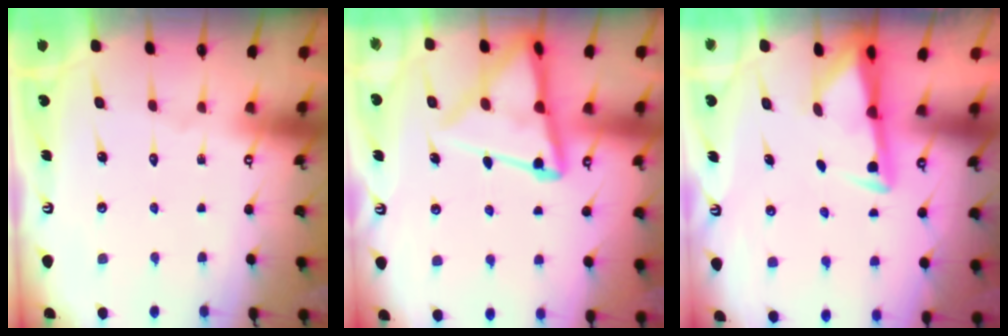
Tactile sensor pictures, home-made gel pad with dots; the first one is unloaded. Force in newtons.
{"total": 13.8, "press": 13.8, "slide": 1.2}
{"total": 2.8, "press": 2.7, "slide": 0.5}